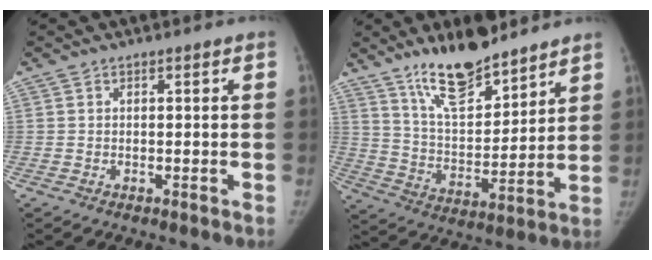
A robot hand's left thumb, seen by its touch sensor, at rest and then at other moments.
{"total": 15.1, "force": [11.7, 4.8, 8.3], "torque": [-0.107, -0.076, 0.211]}